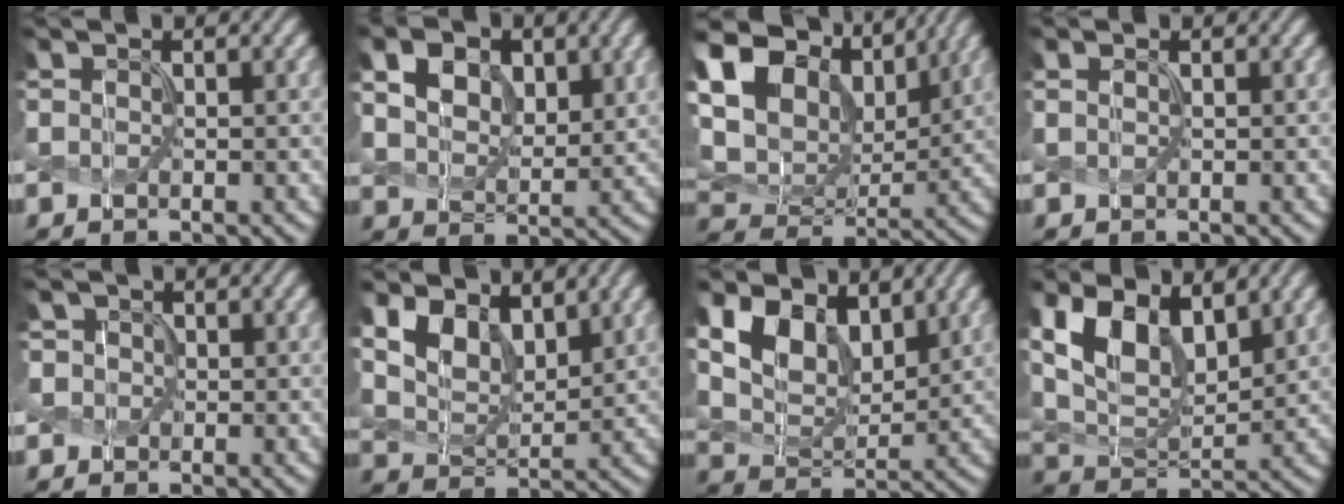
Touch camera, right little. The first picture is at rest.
{"total": 4.9, "force": [2.3, 3.2, 2.9], "torque": [-0.060, -0.004, 0.040]}
{"total": 13.0, "force": [5.7, 8.4, 8.0], "torque": [-0.186, 0.021, 0.102]}
{"total": 0.6, "force": [0.3, 0.2, 0.5], "torque": [-0.014, 0.002, 0.003]}
{"total": 2.8, "force": [0.3, 2.6, 1.0], "torque": [-0.006, 0.018, -0.018]}
{"total": 5.6, "force": [3.3, 3.2, 3.2], "torque": [-0.076, -0.010, 0.055]}
{"total": 7.3, "force": [3.8, 4.5, 4.3], "torque": [-0.097, -0.004, 0.063]}
{"total": 8.9, "force": [3.9, 4.7, 6.4], "torque": [-0.136, 0.000, 0.070]}